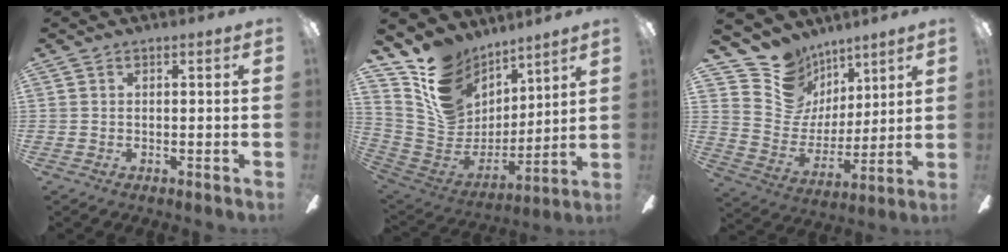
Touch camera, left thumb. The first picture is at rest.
{"total": 15.3, "force": [10.4, 10.3, 4.5], "torque": [-0.104, -0.069, 0.204]}
{"total": 14.1, "force": [9.8, 10.0, 2.4], "torque": [-0.062, -0.083, 0.193]}